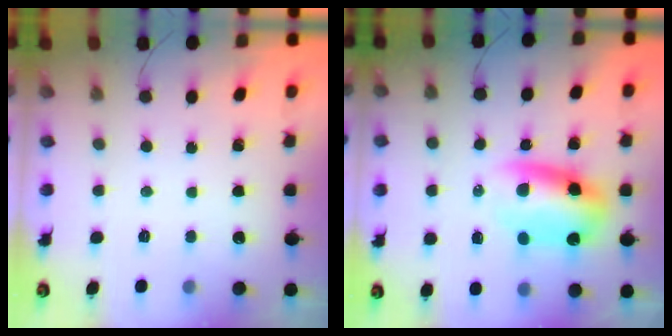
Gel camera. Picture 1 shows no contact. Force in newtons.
{"total": 9.0, "press": 8.7, "slide": 2.5}